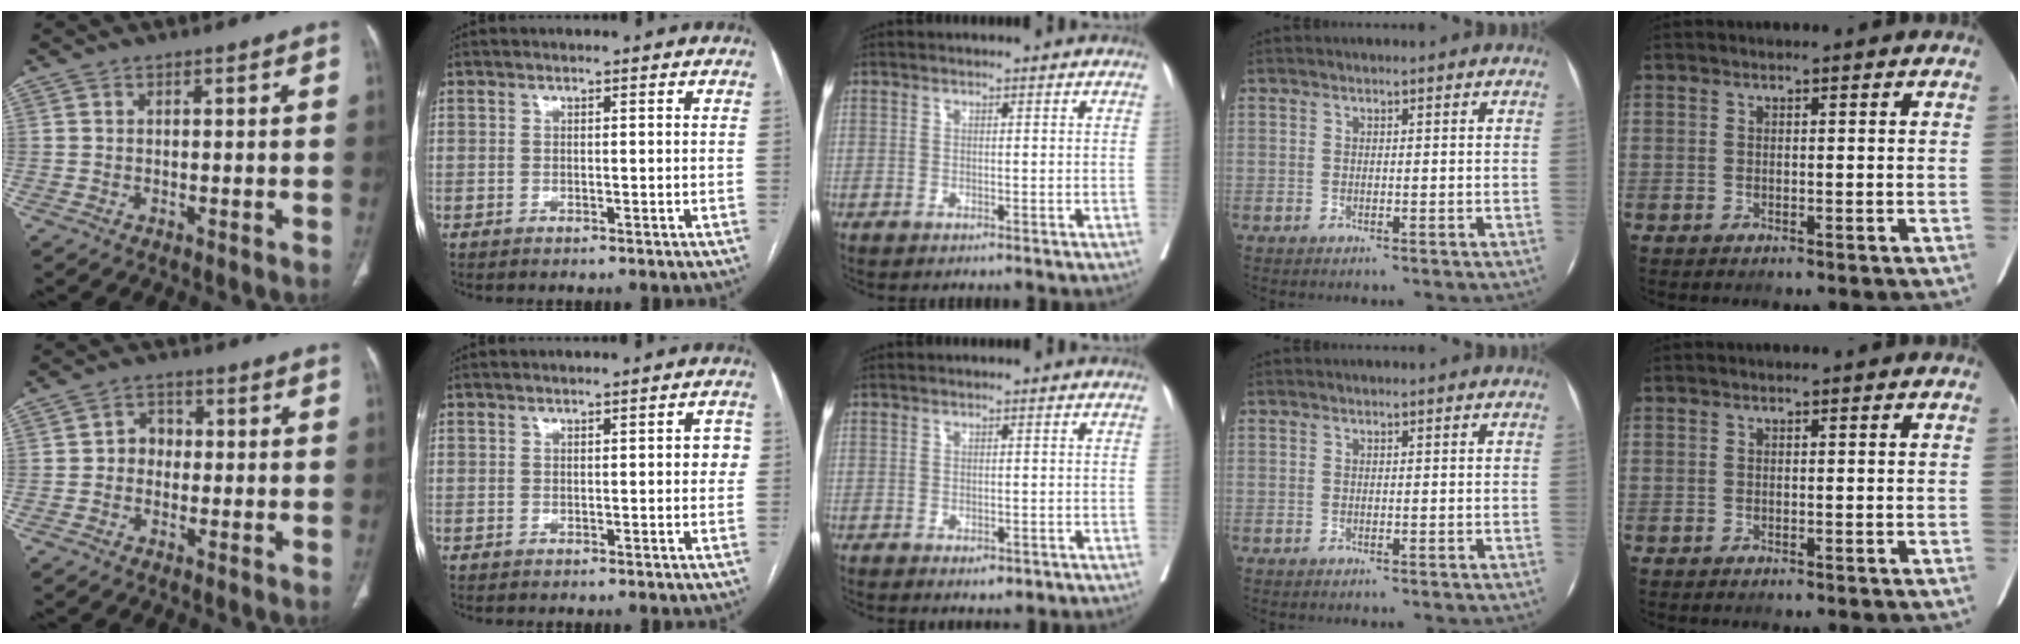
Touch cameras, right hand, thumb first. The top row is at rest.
{"thumb": {"total": 3.8, "force": [-0.4, 3.3, 1.9], "torque": [-0.006, 0.018, -0.016]}, "index": {"total": 2.6, "force": [0.3, 1.0, 2.4], "torque": [-0.020, 0.009, 0.002]}, "middle": {"total": 1.8, "force": [-0.9, 1.0, 1.2], "torque": [-0.013, 0.000, -0.003]}}